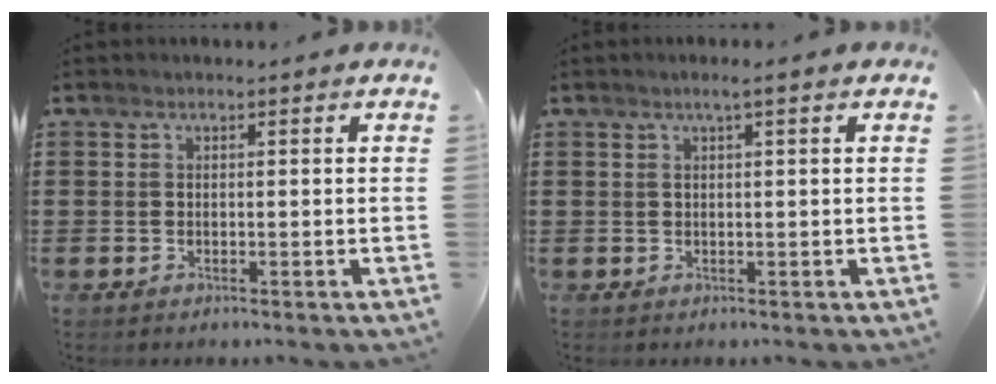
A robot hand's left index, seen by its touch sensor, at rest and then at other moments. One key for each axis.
{"total": 1.4, "fx": 0.5, "fy": -0.1, "fz": 1.3, "tx": -0.025, "ty": 0.000, "tz": 0.009}